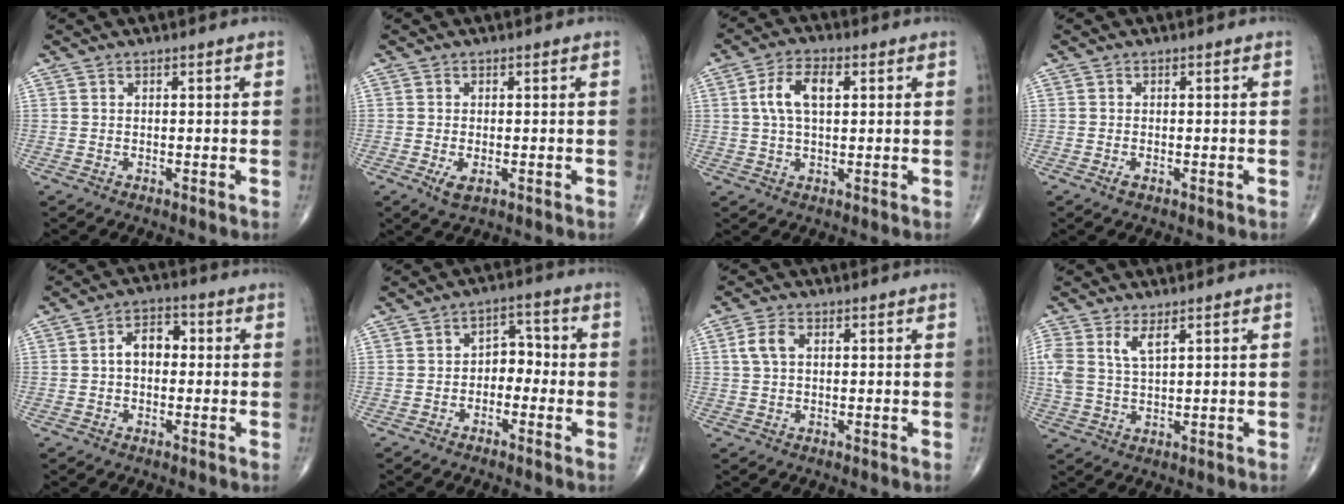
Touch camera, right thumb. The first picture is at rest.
{"total": 2.5, "force": [-0.8, 1.1, 2.1], "torque": [-0.039, -0.004, -0.013]}
{"total": 7.2, "force": [1.6, 3.6, 6.0], "torque": [-0.118, 0.012, 0.030]}
{"total": 1.0, "force": [-0.5, 0.4, 0.7], "torque": [-0.016, -0.001, -0.009]}
{"total": 5.6, "force": [0.1, 3.8, 4.2], "torque": [-0.053, 0.023, -0.008]}
{"total": 4.8, "force": [-1.4, 3.4, 3.1], "torque": [-0.019, 0.031, -0.034]}
{"total": 3.9, "force": [1.0, 2.3, 3.0], "torque": [-0.069, 0.008, 0.018]}
{"total": 5.7, "force": [2.6, 2.4, 4.5], "torque": [-0.103, -0.001, 0.059]}